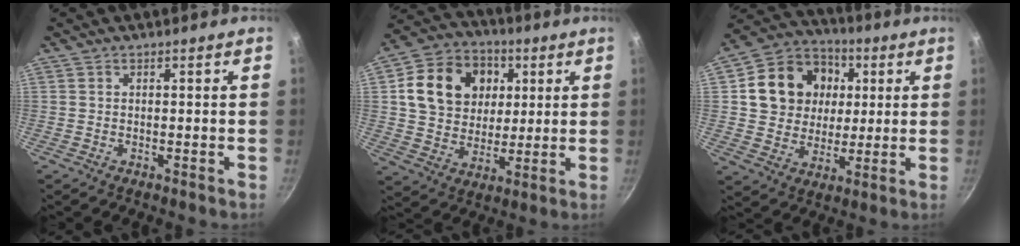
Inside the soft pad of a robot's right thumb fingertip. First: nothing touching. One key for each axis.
{"total": 16.9, "fx": 4.2, "fy": 13.7, "fz": 9.0, "tx": -0.134, "ty": 0.007, "tz": 0.069}
{"total": 16.4, "fx": 3.3, "fy": 14.0, "fz": 7.9, "tx": -0.116, "ty": 0.014, "tz": 0.053}